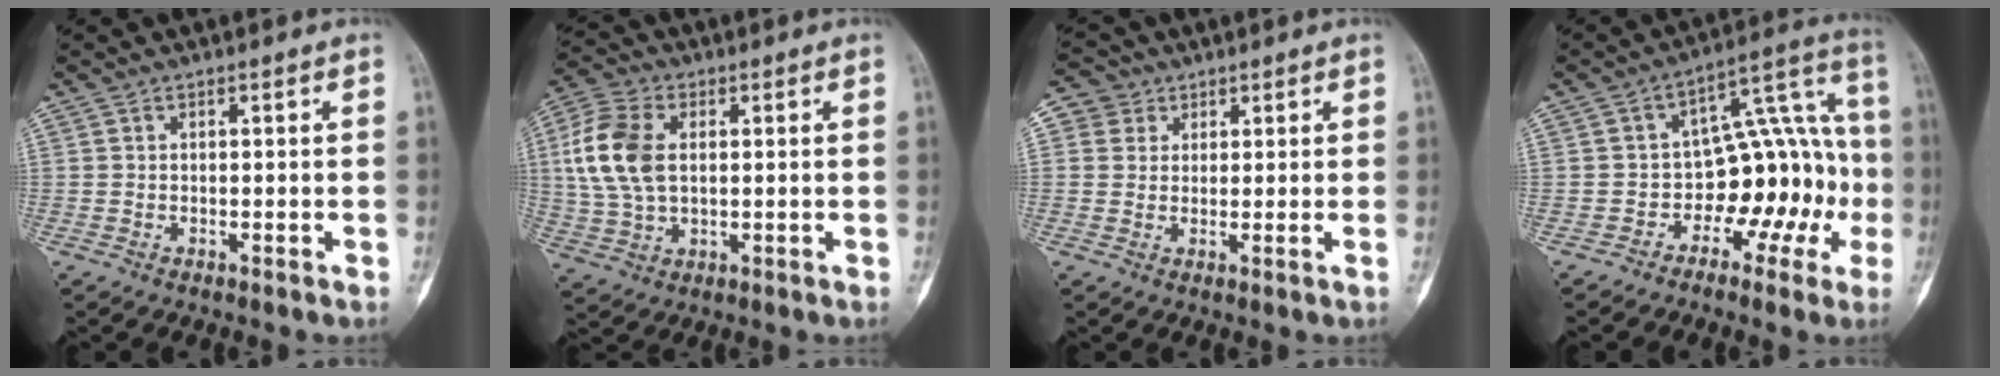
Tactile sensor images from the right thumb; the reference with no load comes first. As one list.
[{"total": 12.6, "force": [1.9, 8.0, 9.6], "torque": [-0.202, 0.010, 0.035]}, {"total": 4.2, "force": [1.7, 3.8, 0.3], "torque": [0.015, 0.000, 0.024]}, {"total": 14.6, "force": [-3.9, 9.5, 10.3], "torque": [-0.063, 0.079, -0.055]}]